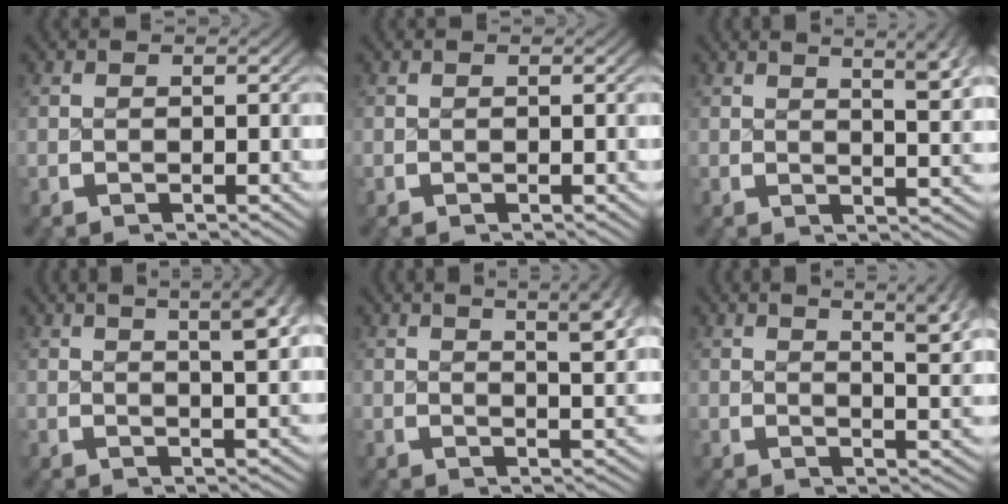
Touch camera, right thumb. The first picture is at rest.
{"total": 0.0}
{"total": 5.0, "force": [2.3, 1.6, 4.1], "torque": [-0.044, -0.003, 0.035]}
{"total": 6.9, "force": [2.7, 2.7, 5.8], "torque": [-0.059, 0.011, 0.035]}
{"total": 5.5, "force": [2.5, 1.9, 4.6], "torque": [-0.049, 0.000, 0.037]}
{"total": 5.4, "force": [2.6, 1.9, 4.4], "torque": [-0.044, -0.003, 0.039]}